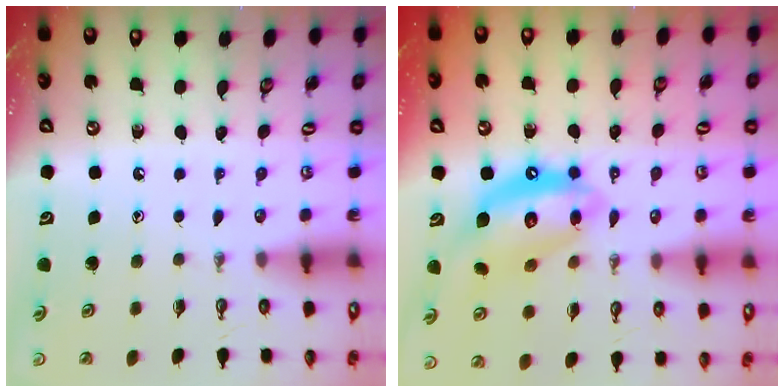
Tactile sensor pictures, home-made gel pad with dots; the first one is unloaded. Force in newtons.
{"total": 13.8, "press": 13.8, "slide": 1.5}